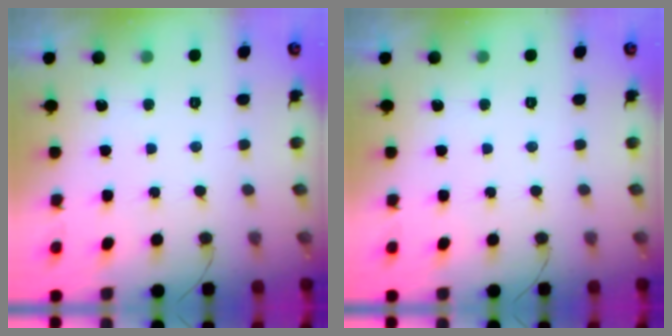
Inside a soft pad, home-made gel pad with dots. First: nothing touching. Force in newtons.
{"total": 0.0}